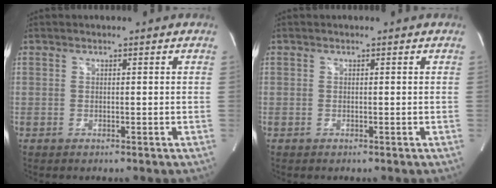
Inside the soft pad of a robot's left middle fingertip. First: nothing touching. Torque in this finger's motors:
{"motor_torque": [0.00, 0.00, 0.00, 0.00]}